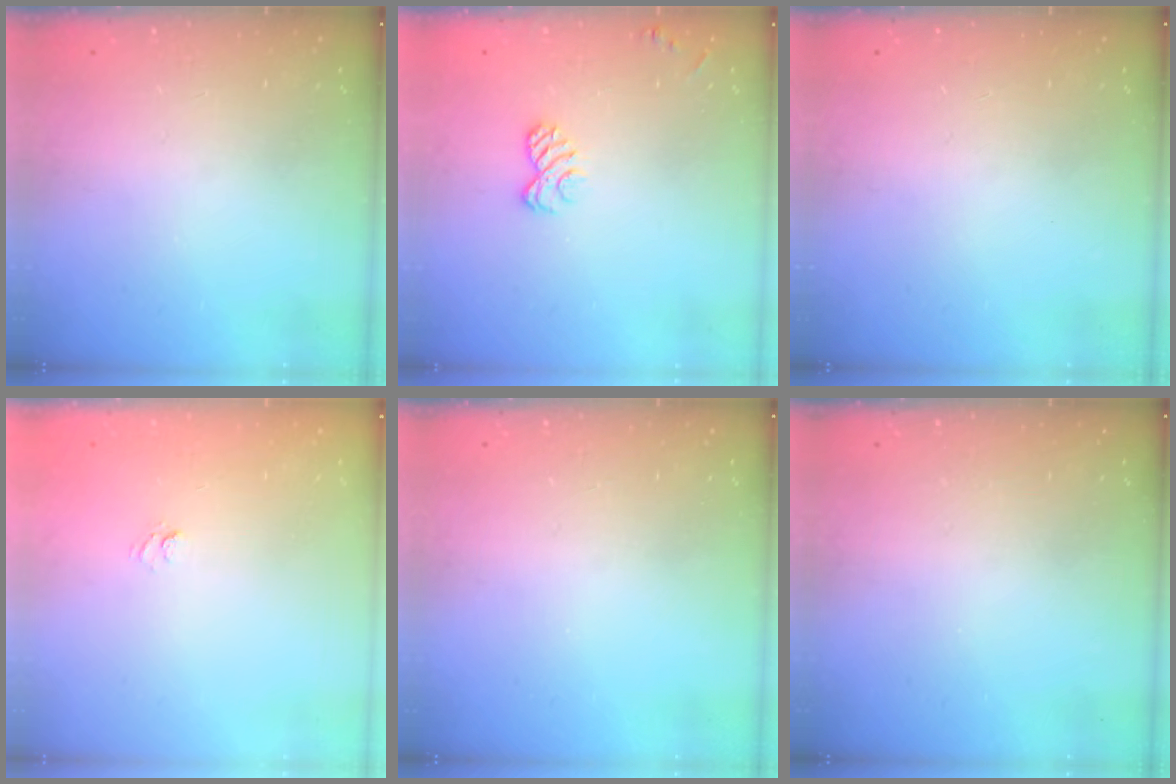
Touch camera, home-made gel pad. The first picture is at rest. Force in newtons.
{"total": 6.1, "press": 5.9, "slide": 1.4}
{"total": 0.0}
{"total": 3.6, "press": 3.4, "slide": 1.1}
{"total": 0.0}
{"total": 0.0}